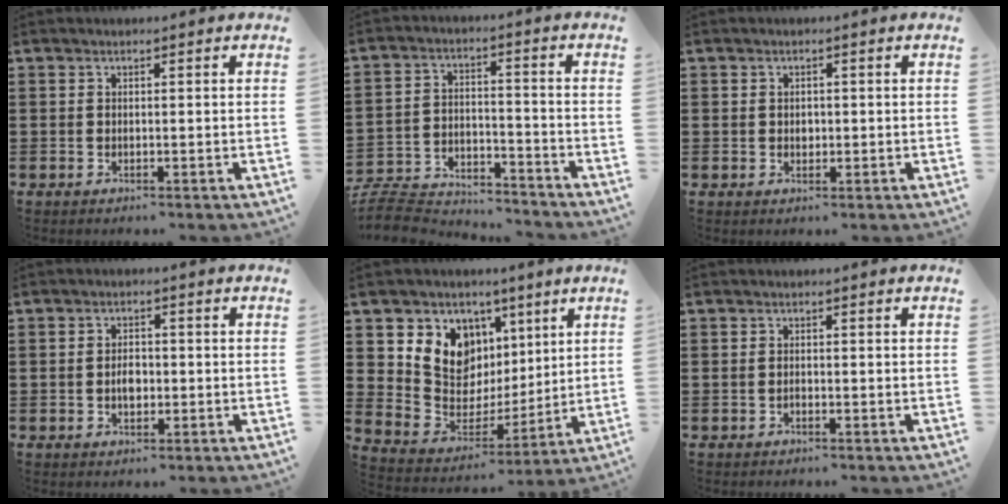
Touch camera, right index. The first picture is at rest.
{"total": 7.4, "force": [-7.2, 1.0, 1.5], "torque": [-0.041, 0.005, -0.144]}
{"total": 1.0, "force": [0.1, 0.9, 0.4], "torque": [-0.008, 0.006, 0.002]}
{"total": 2.4, "force": [-0.4, 1.6, 1.8], "torque": [-0.026, 0.001, -0.010]}
{"total": 9.3, "force": [4.4, 7.8, 2.4], "torque": [-0.085, -0.038, 0.085]}
{"total": 0.5, "force": [-0.5, 0.2, 0.2], "torque": [-0.004, -0.002, -0.008]}